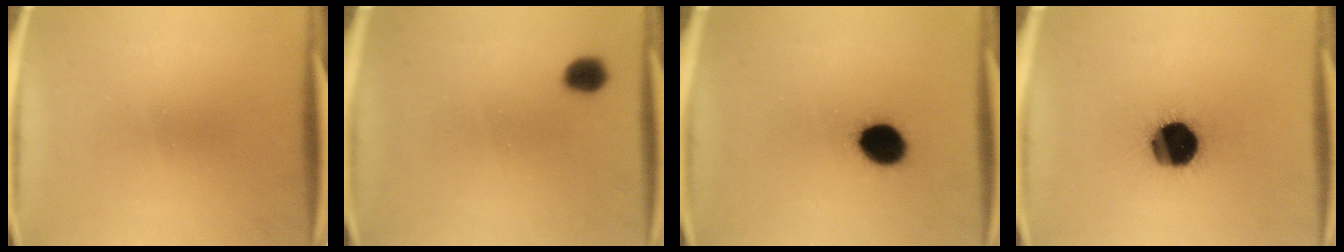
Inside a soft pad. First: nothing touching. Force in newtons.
{"total": 4.8}
{"total": 9.2}
{"total": 17.6}